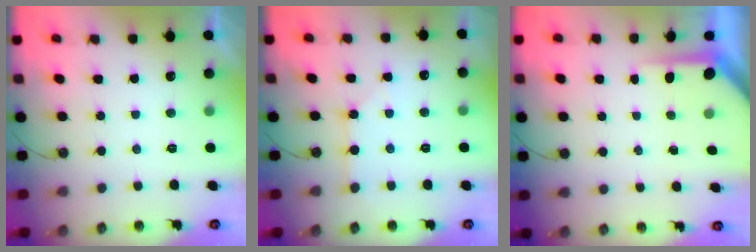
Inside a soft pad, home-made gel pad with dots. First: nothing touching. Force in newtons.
{"total": 0.9, "press": 0.8, "slide": 0.2}
{"total": 4.5, "press": 4.5, "slide": 0.4}